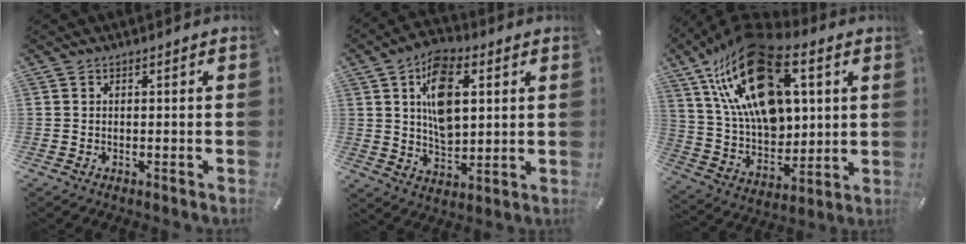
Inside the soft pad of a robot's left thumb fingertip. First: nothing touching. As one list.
[{"total": 13.0, "force": [3.9, 8.1, 9.3], "torque": [-0.152, 0.000, 0.069]}, {"total": 24.6, "force": [10.4, 15.2, 16.2], "torque": [-0.322, -0.049, 0.179]}]